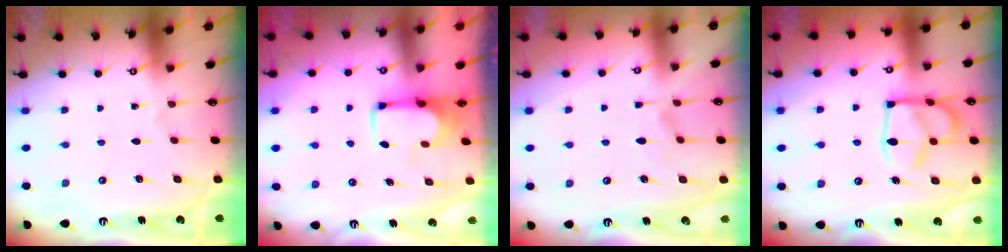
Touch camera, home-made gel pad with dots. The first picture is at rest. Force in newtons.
{"total": 3.5, "press": 3.4, "slide": 0.4}
{"total": 1.6, "press": 1.3, "slide": 0.9}
{"total": 15.8, "press": 15.7, "slide": 1.6}